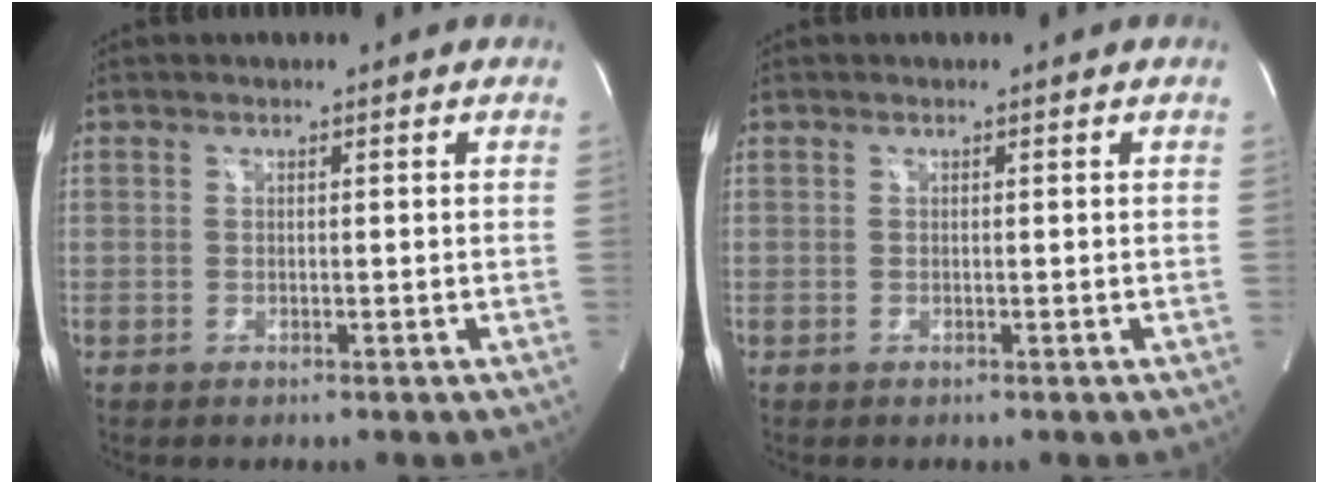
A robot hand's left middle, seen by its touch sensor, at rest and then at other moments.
{"total": 0.0}